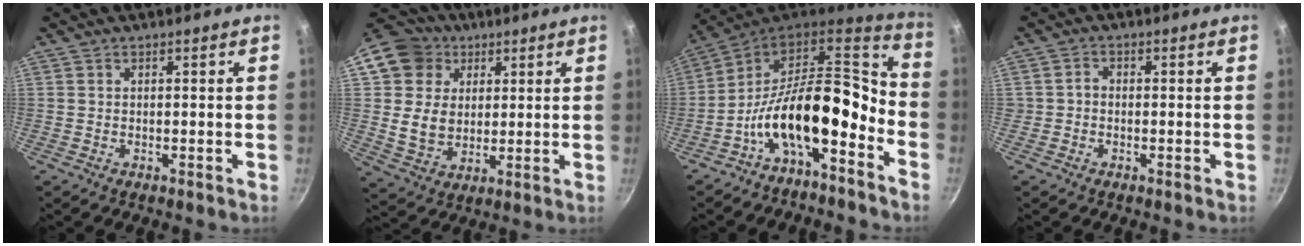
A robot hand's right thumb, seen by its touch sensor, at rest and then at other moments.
{"total": 13.9, "force": [4.8, 11.8, 5.7], "torque": [-0.077, -0.003, 0.085]}
{"total": 16.1, "force": [-7.3, 7.1, 12.5], "torque": [-0.185, 0.080, -0.138]}
{"total": 1.6, "force": [-0.5, 1.4, 0.6], "torque": [-0.004, 0.010, -0.011]}